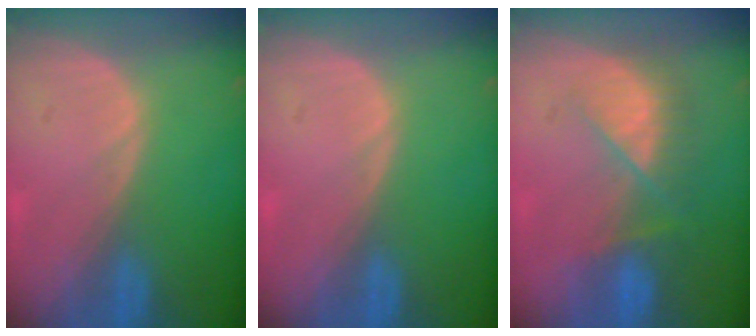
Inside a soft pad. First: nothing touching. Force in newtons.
{"total": 0.0}
{"total": 7.5, "press": 6.8, "slide": 3.2}